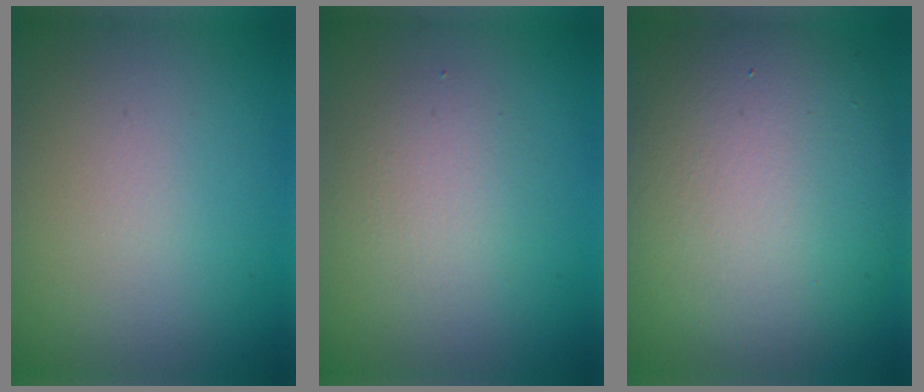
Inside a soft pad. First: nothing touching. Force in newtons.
{"total": 2.3, "press": 2.3, "slide": 0.2}
{"total": 13.2, "press": 13.2, "slide": 0.2}